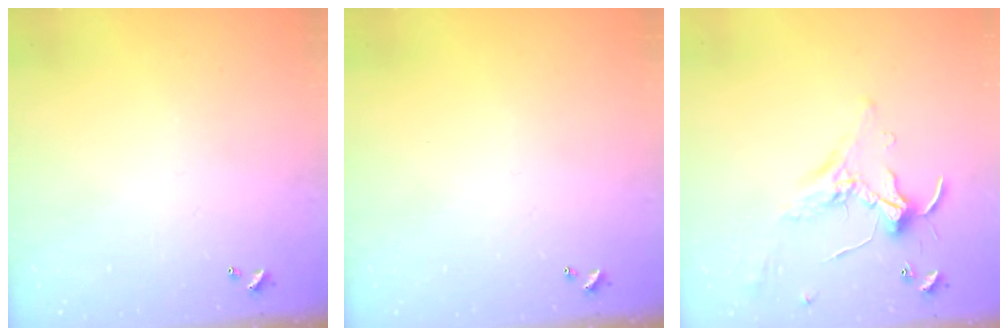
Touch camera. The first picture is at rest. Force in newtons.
{"total": 0.0}
{"total": 0.8, "press": 0.7, "slide": 0.4}